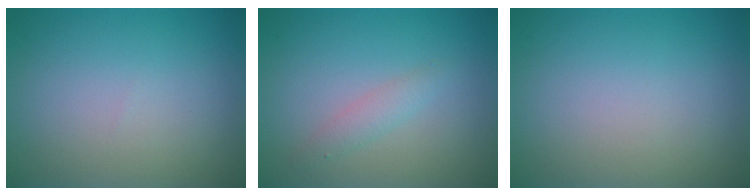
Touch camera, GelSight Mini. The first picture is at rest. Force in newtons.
{"total": 1.3, "press": 1.3, "slide": 0.0}
{"total": 0.0}